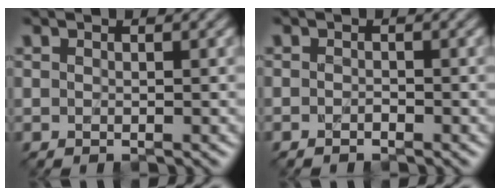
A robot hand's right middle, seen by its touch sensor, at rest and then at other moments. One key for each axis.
{"total": 0.6, "fx": -0.5, "fy": -0.1, "fz": 0.0, "tx": -0.002, "ty": -0.006, "tz": -0.007}